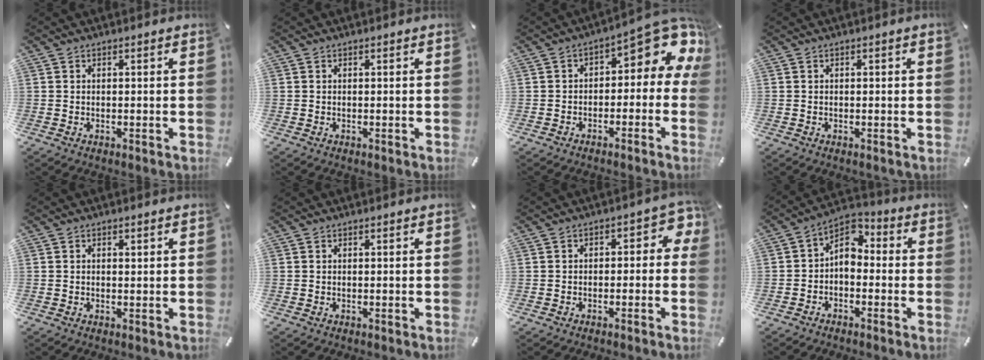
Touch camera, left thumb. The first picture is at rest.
{"total": 0.0}
{"total": 10.1, "force": [4.0, 4.9, 7.9], "torque": [-0.088, -0.044, 0.063]}
{"total": 0.6, "force": [-0.1, 0.1, 0.6], "torque": [-0.011, 0.001, -0.002]}
{"total": 0.9, "force": [0.1, 0.6, 0.7], "torque": [-0.006, -0.001, 0.000]}
{"total": 0.0}
{"total": 4.5, "force": [-1.0, 2.8, 3.4], "torque": [-0.048, 0.012, -0.025]}
{"total": 5.8, "force": [-0.6, 4.5, 3.6], "torque": [-0.069, 0.002, -0.017]}